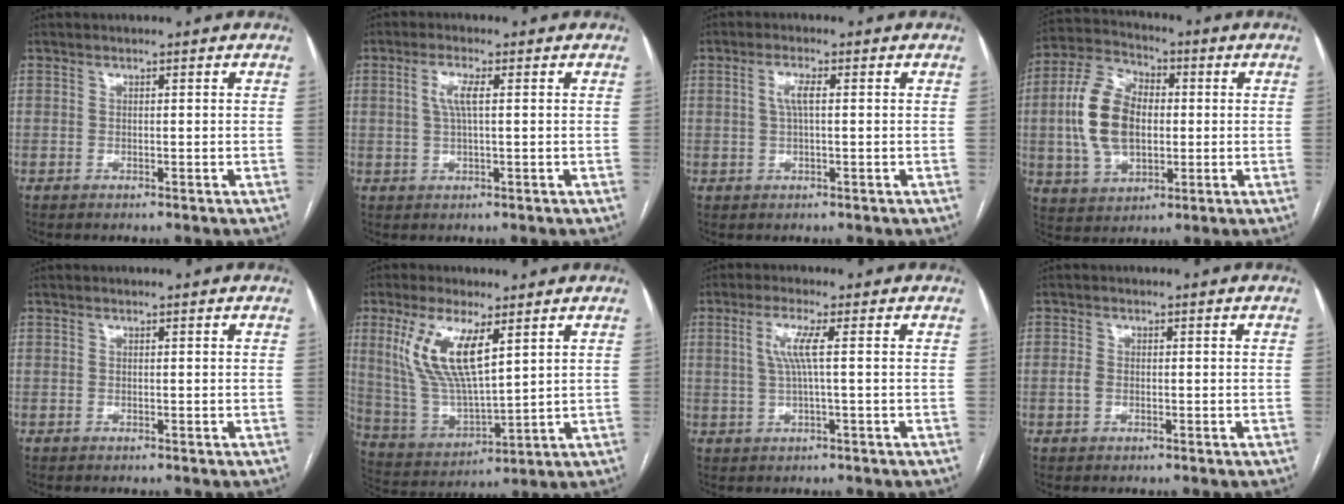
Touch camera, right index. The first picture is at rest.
{"total": 3.4, "force": [0.7, 0.5, 3.3], "torque": [-0.069, 0.005, 0.015]}
{"total": 2.6, "force": [0.4, 0.5, 2.6], "torque": [-0.054, 0.004, 0.009]}
{"total": 13.1, "force": [0.0, 8.0, 10.4], "torque": [-0.237, 0.026, 0.005]}
{"total": 0.0}
{"total": 12.4, "force": [5.4, 3.4, 10.7], "torque": [-0.237, -0.001, 0.113]}
{"total": 4.1, "force": [0.7, -0.3, 4.1], "torque": [-0.087, 0.007, 0.018]}
{"total": 1.3, "force": [-0.2, 1.0, 0.8], "torque": [-0.018, 0.003, -0.003]}